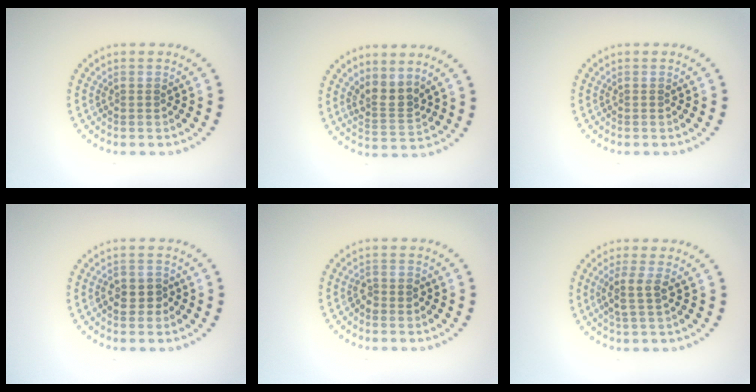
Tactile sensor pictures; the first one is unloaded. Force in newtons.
{"total": 2.6, "press": 1.9, "slide": 1.7}
{"total": 0.0}
{"total": 1.9, "press": 1.7, "slide": 0.7}
{"total": 1.0, "press": 0.9, "slide": 0.4}
{"total": 2.2, "press": 1.7, "slide": 1.5}